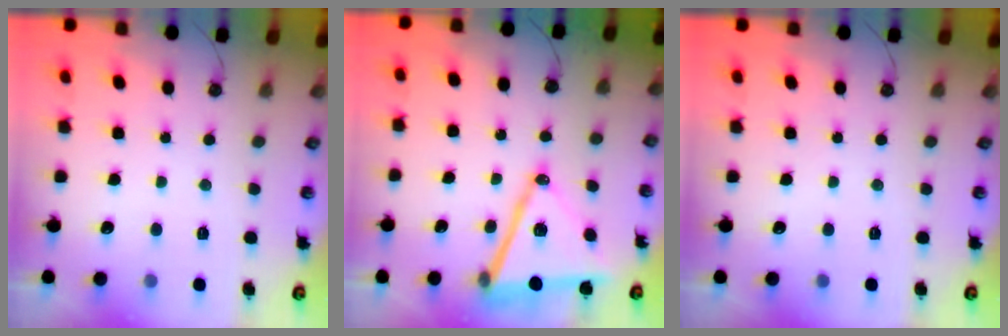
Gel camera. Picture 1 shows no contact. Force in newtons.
{"total": 16.0, "press": 15.5, "slide": 3.9}
{"total": 0.0}